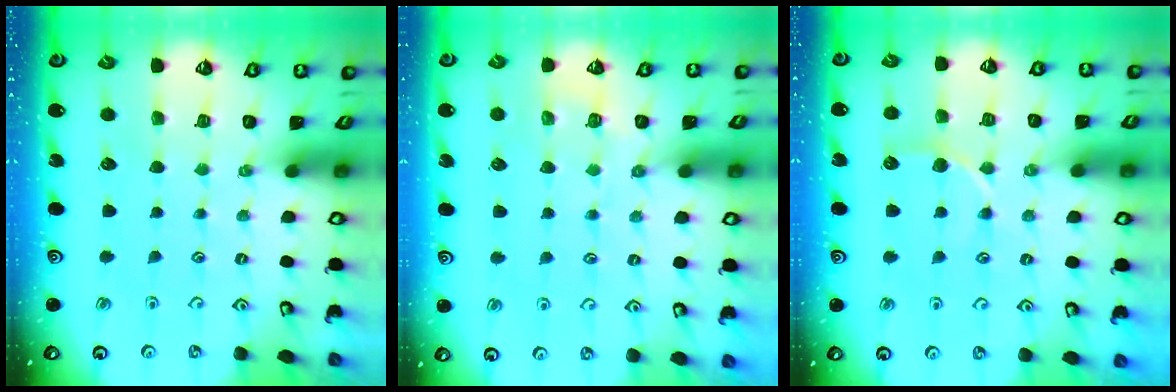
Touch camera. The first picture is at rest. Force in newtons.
{"total": 5.6, "press": 5.5, "slide": 0.8}
{"total": 6.5, "press": 6.5, "slide": 0.3}